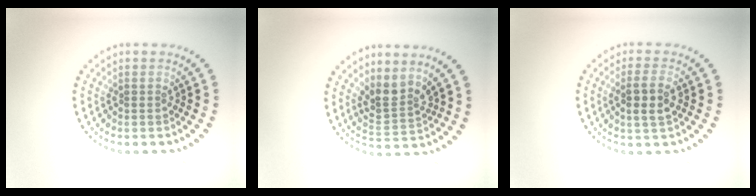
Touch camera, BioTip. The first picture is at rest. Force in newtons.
{"total": 2.7, "press": 2.0, "slide": 1.8}
{"total": 2.8, "press": 2.7, "slide": 0.8}